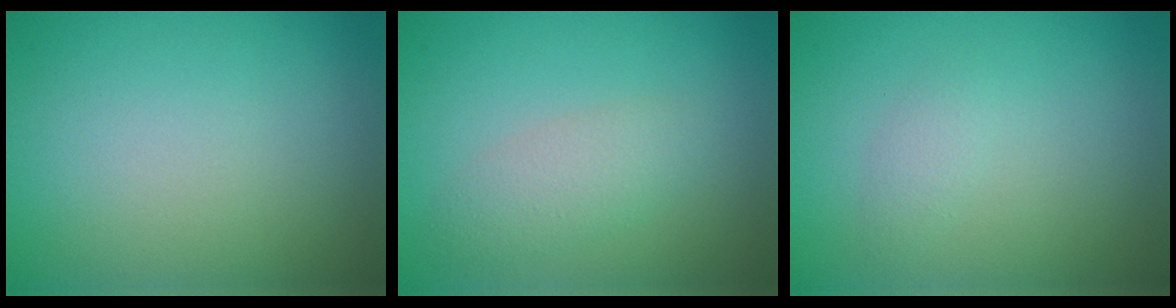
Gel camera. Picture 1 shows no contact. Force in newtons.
{"total": 2.3, "press": 2.3, "slide": 0.1}
{"total": 1.1, "press": 1.1, "slide": 0.0}